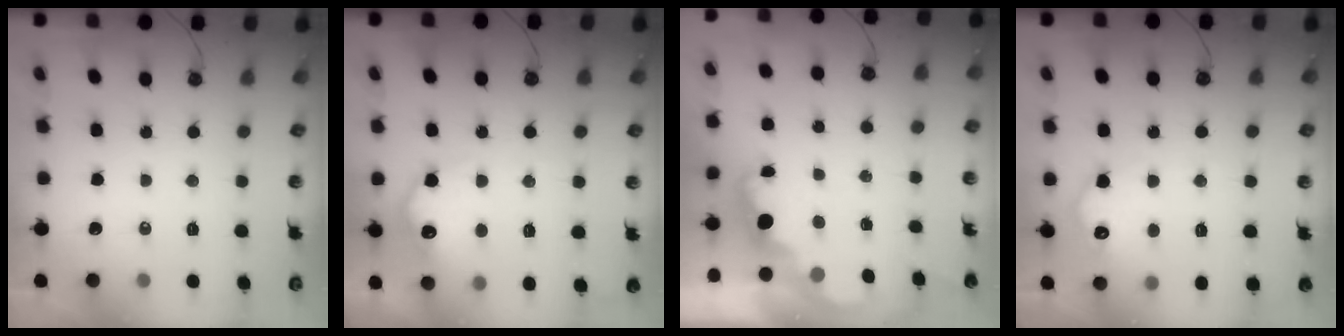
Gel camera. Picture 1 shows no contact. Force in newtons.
{"total": 13.5, "press": 13.5, "slide": 0.6}
{"total": 1.9, "press": 1.9, "slide": 0.6}
{"total": 10.8, "press": 10.8, "slide": 0.4}